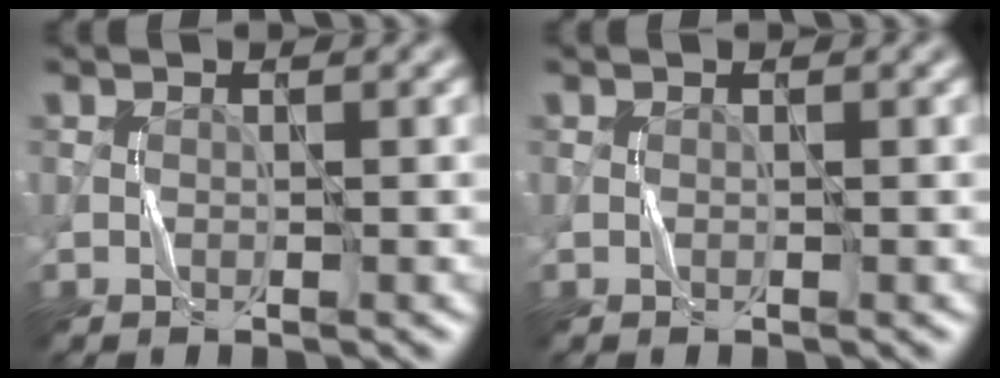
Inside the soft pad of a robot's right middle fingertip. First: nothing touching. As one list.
[{"total": 0.0}]